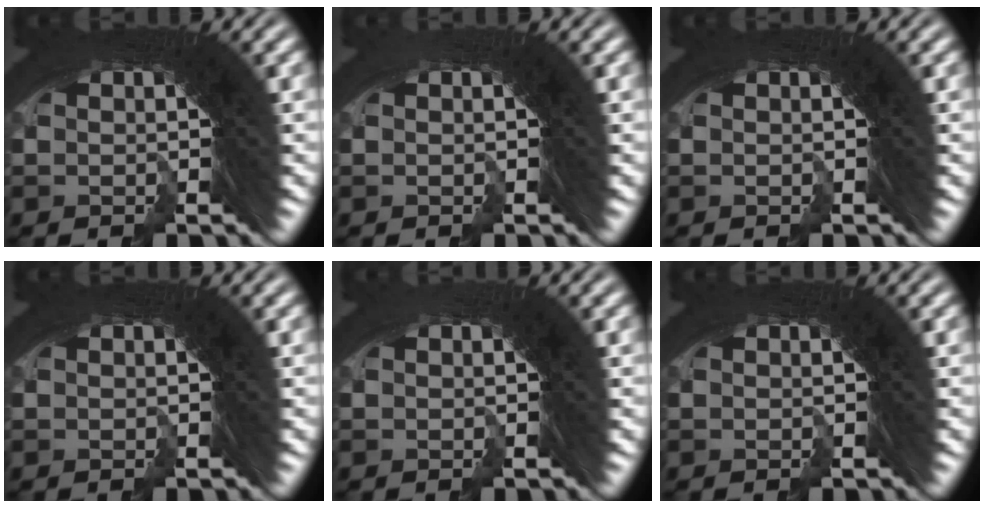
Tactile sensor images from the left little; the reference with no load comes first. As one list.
[{"total": 0.7, "force": [-0.3, -0.3, -0.5], "torque": [0.006, -0.001, -0.004]}, {"total": 0.0}, {"total": 0.0}, {"total": 0.5, "force": [-0.3, -0.2, -0.4], "torque": [0.004, -0.001, -0.003]}, {"total": 0.0}]